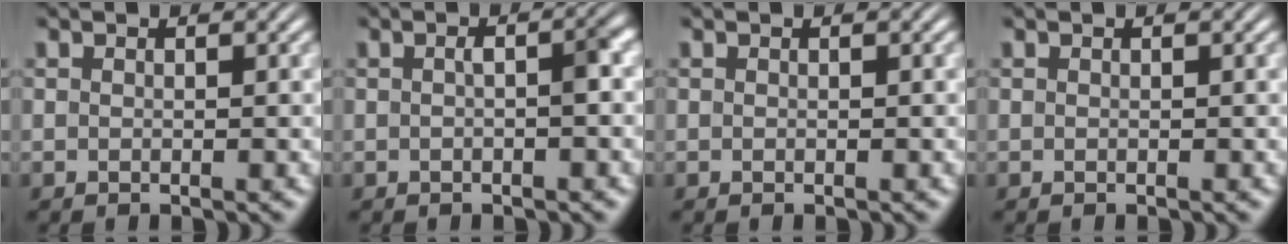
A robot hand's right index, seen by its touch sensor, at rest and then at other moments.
{"total": 1.8, "force": [-0.3, 0.3, 1.7], "torque": [-0.019, 0.006, -0.007]}
{"total": 0.0}
{"total": 0.0}